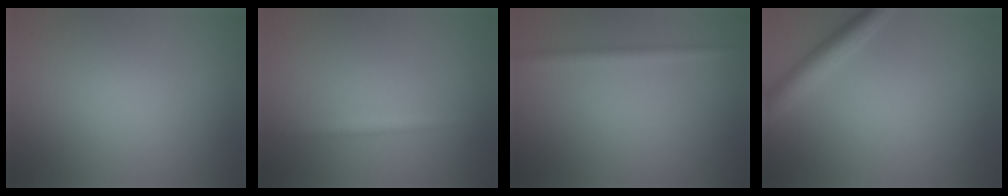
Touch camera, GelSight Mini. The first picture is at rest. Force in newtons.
{"total": 1.2, "press": 1.2, "slide": 0.0}
{"total": 1.8, "press": 1.8, "slide": 0.1}
{"total": 3.0, "press": 3.0, "slide": 0.1}